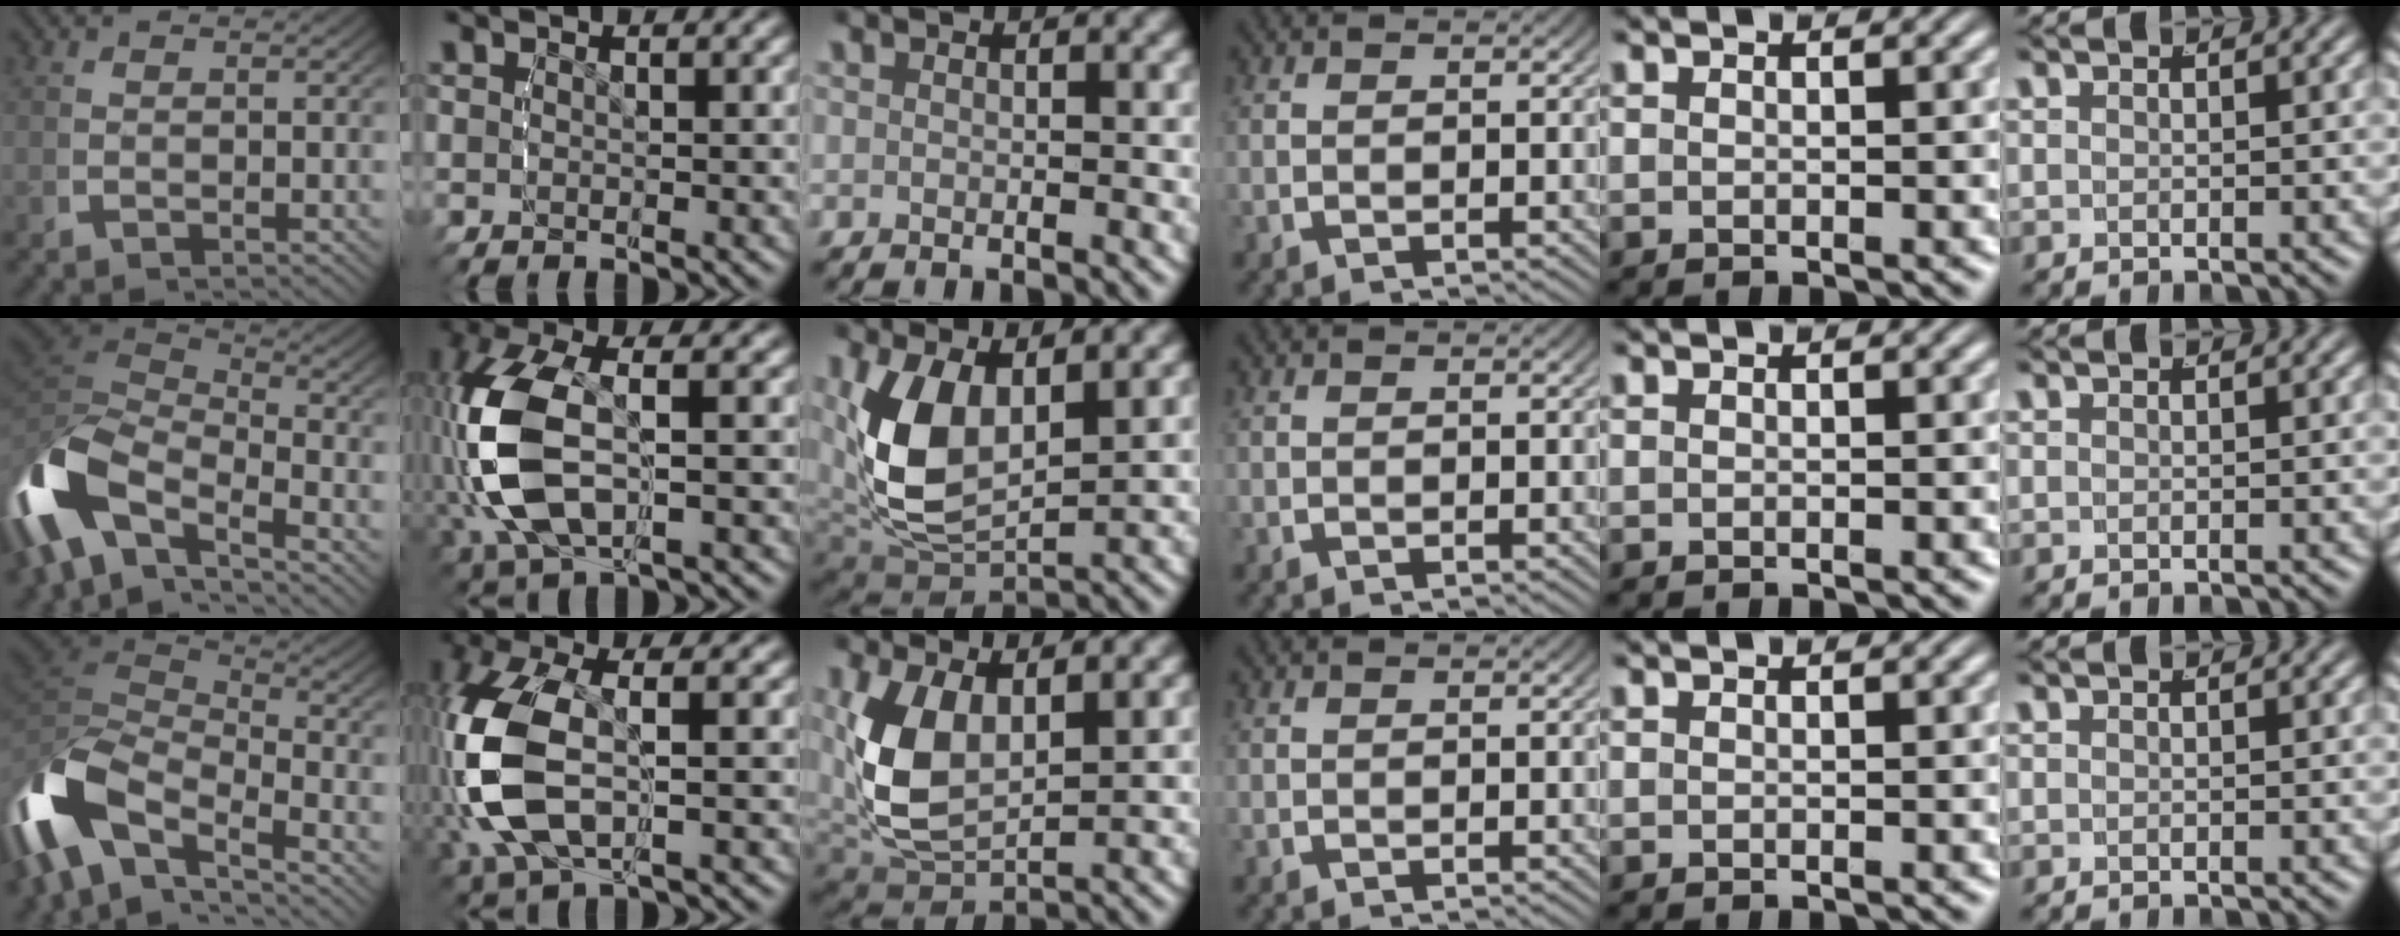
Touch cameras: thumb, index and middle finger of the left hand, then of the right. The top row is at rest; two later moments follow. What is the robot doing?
{"motion": "lift_and_place", "object": "pen"}